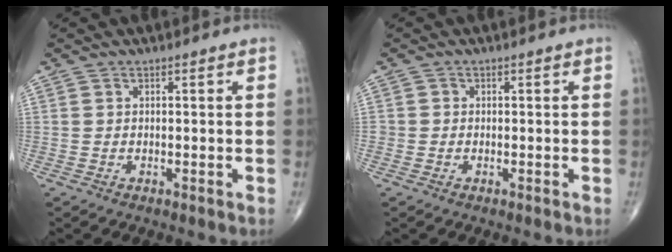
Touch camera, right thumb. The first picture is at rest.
{"total": 0.9, "force": [-0.2, 0.9, 0.1], "torque": [0.005, 0.005, -0.005]}